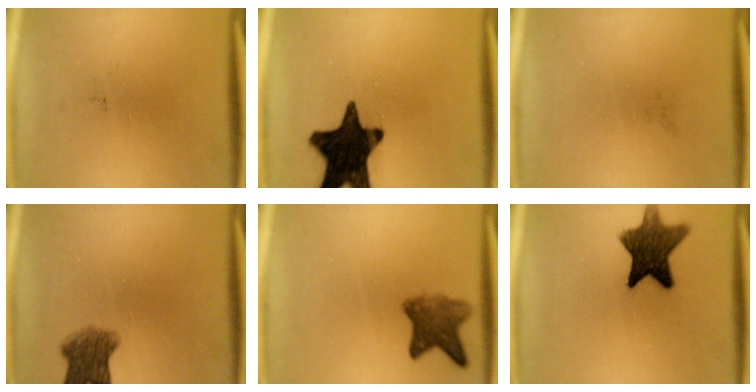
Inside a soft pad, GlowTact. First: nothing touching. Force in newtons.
{"total": 19.2}
{"total": 0.0}
{"total": 5.8}
{"total": 5.8}
{"total": 11.3}